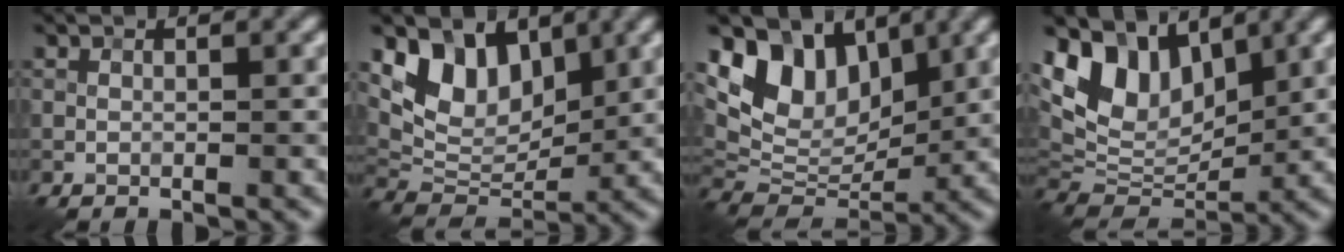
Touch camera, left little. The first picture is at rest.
{"total": 6.9, "force": [3.7, 4.3, 4.0], "torque": [-0.070, -0.012, 0.062]}
{"total": 8.5, "force": [4.1, 5.6, 4.9], "torque": [-0.084, -0.006, 0.070]}
{"total": 8.9, "force": [4.2, 5.8, 5.3], "torque": [-0.100, 0.000, 0.071]}